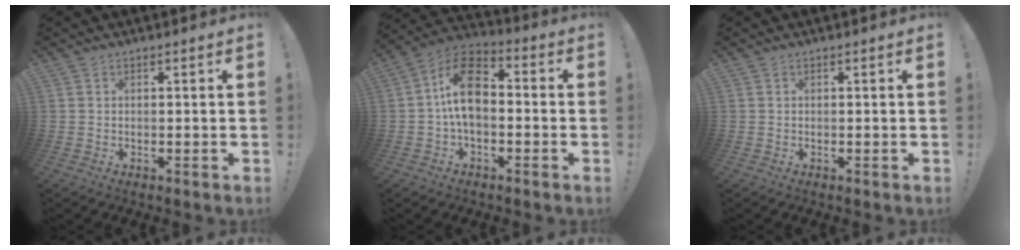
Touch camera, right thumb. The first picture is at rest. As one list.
[{"total": 13.5, "force": [0.0, 8.5, 10.4], "torque": [-0.183, 0.015, -0.001]}, {"total": 0.0}]